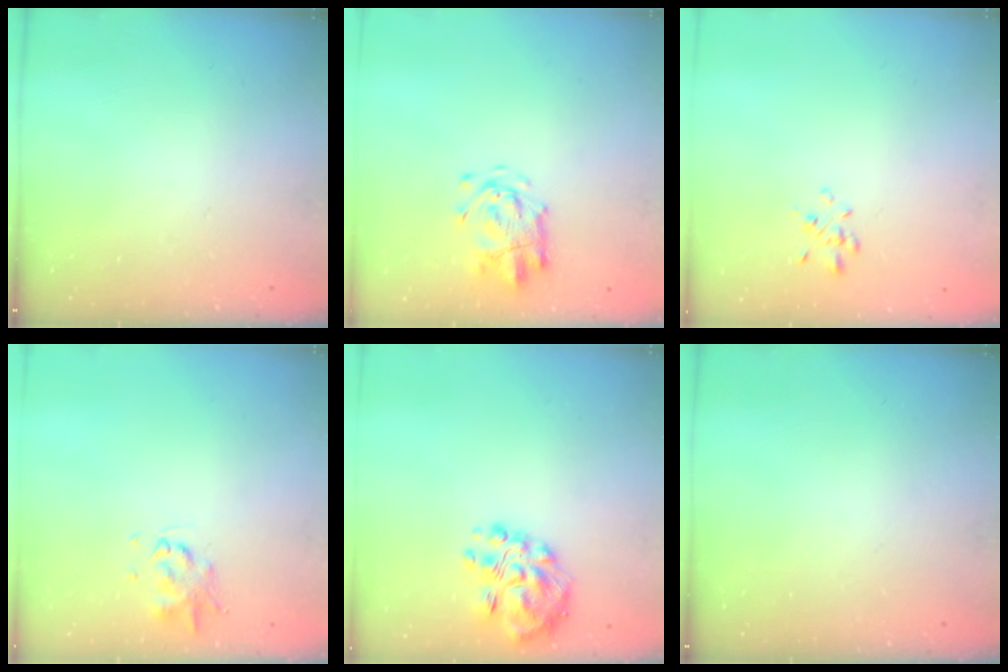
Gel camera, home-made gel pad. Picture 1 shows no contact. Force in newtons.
{"total": 4.1, "press": 3.9, "slide": 1.1}
{"total": 1.6, "press": 1.5, "slide": 0.6}
{"total": 1.9, "press": 1.9, "slide": 0.4}
{"total": 11.0, "press": 10.7, "slide": 2.4}
{"total": 0.0}